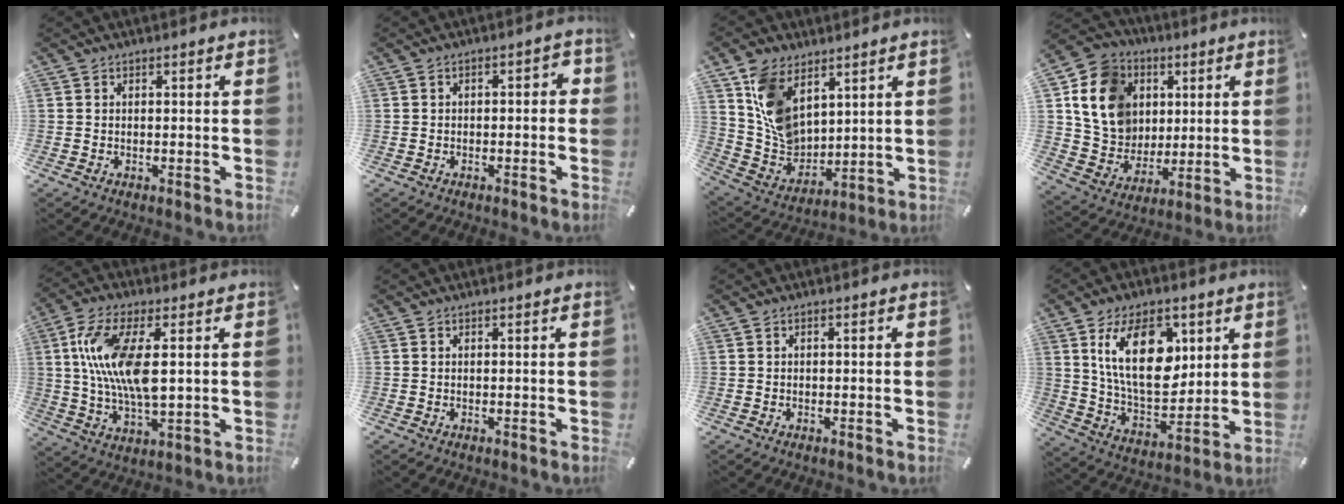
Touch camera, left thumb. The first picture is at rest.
{"total": 2.3, "force": [-1.2, 1.2, 1.6], "torque": [-0.027, 0.011, -0.025]}
{"total": 12.8, "force": [6.5, 9.1, 6.2], "torque": [-0.143, -0.032, 0.132]}
{"total": 15.1, "force": [3.4, 13.6, 5.6], "torque": [-0.115, 0.000, 0.071]}
{"total": 14.2, "force": [2.8, 5.8, 12.6], "torque": [-0.266, -0.012, 0.046]}
{"total": 0.0}
{"total": 0.5, "force": [-0.2, 0.4, 0.4], "torque": [-0.006, 0.001, -0.004]}
{"total": 18.8, "force": [7.1, 11.2, 13.3], "torque": [-0.250, -0.012, 0.121]}